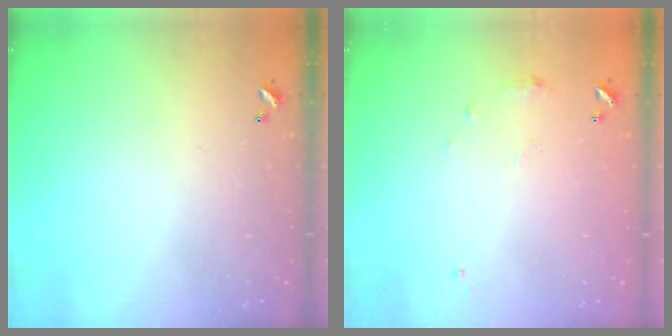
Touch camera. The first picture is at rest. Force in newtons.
{"total": 6.0, "press": 5.9, "slide": 0.8}